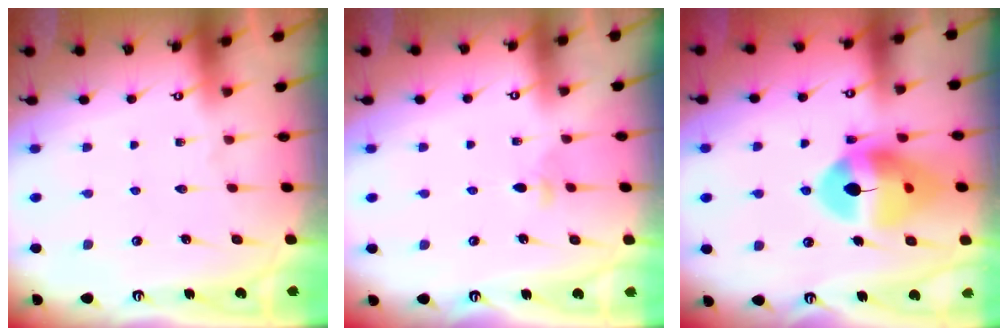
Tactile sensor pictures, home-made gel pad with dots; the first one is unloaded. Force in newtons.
{"total": 3.1, "press": 3.1, "slide": 0.6}
{"total": 15.0, "press": 14.9, "slide": 1.8}